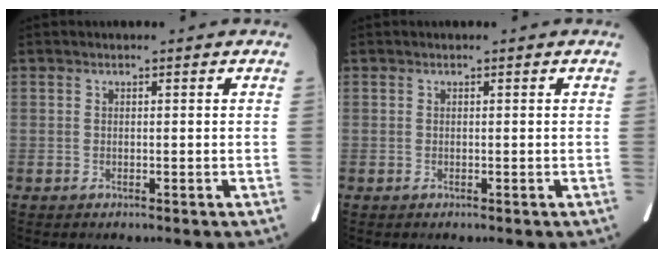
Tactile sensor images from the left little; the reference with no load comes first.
{"total": 0.0}